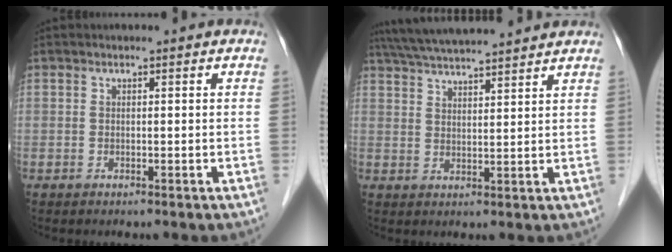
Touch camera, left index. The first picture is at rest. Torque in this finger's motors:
{"motor_torque": [0.11, -0.44, 0.58, 0.15]}